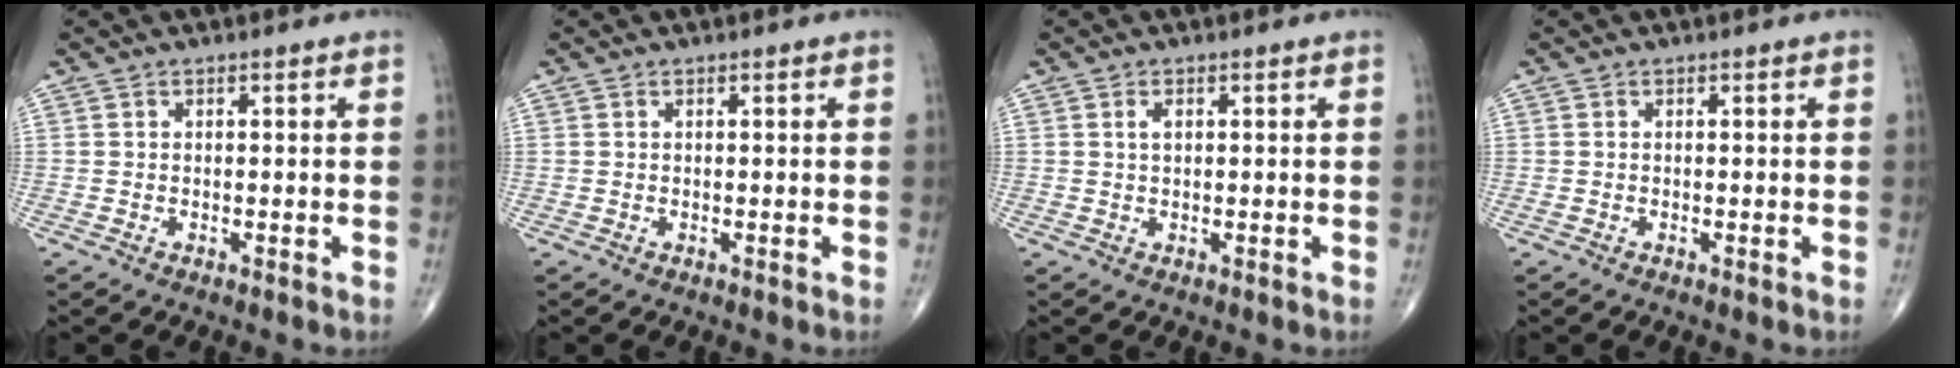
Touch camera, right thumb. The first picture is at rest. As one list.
[{"total": 0.0}, {"total": 1.5, "force": [0.5, 0.8, 1.2], "torque": [-0.024, 0.003, 0.010]}, {"total": 0.0}]